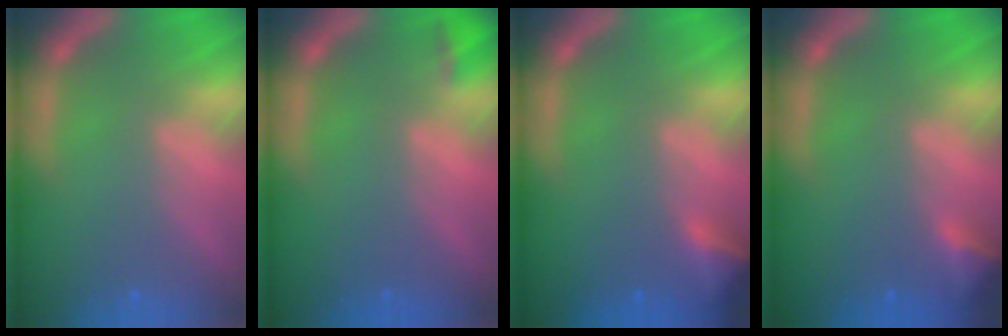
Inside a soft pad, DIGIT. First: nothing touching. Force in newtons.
{"total": 1.4}
{"total": 2.9}
{"total": 2.4}